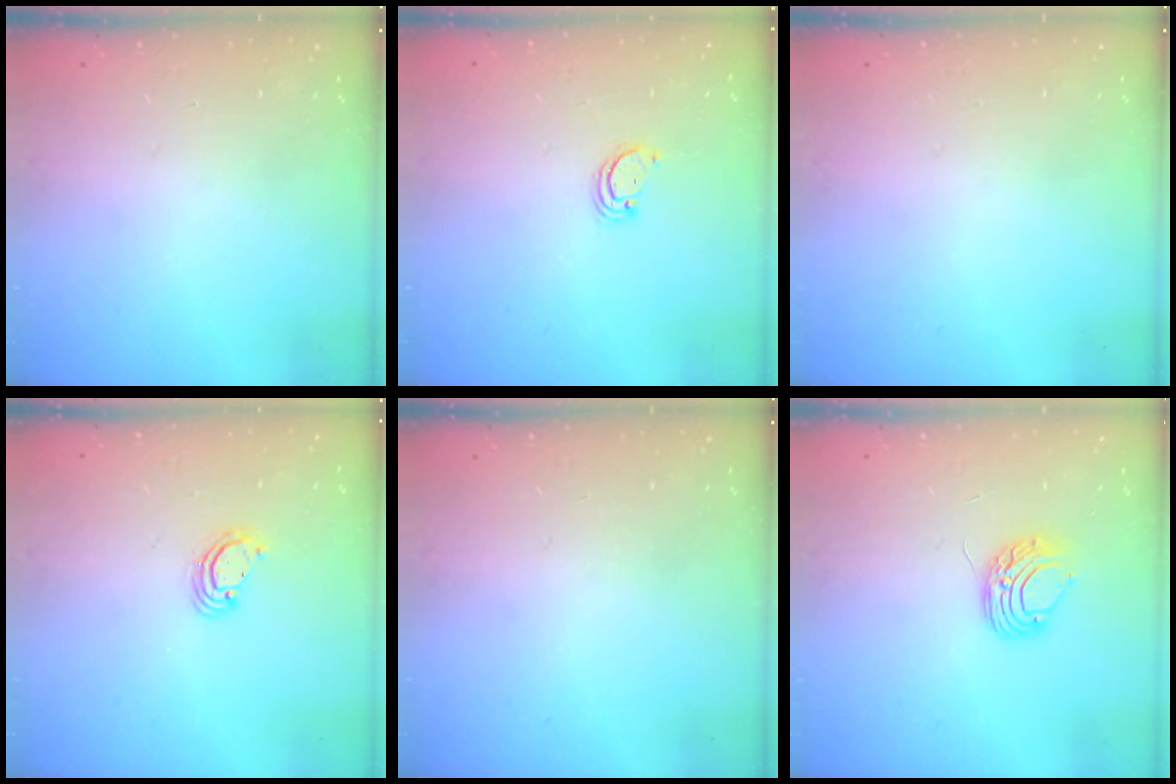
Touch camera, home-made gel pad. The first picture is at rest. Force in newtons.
{"total": 2.1, "press": 2.1, "slide": 0.2}
{"total": 0.0}
{"total": 3.6, "press": 3.6, "slide": 0.2}
{"total": 0.0}
{"total": 7.5, "press": 7.4, "slide": 0.7}